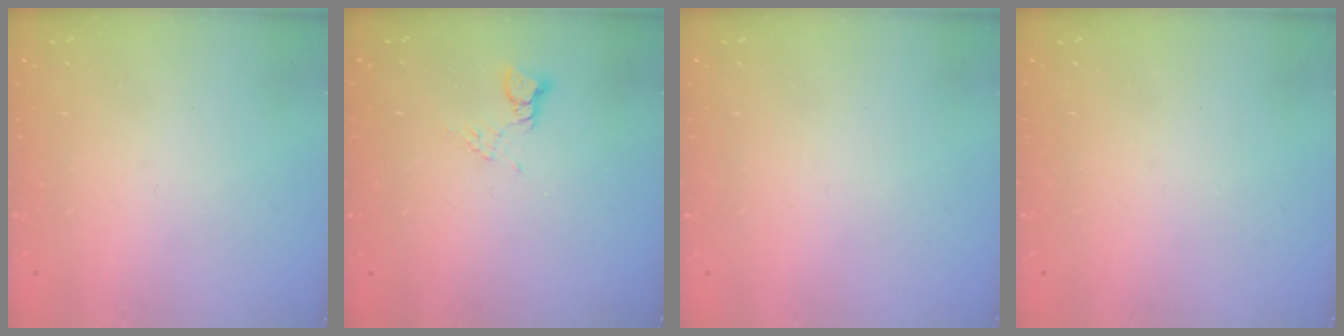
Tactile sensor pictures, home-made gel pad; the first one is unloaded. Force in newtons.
{"total": 3.0, "press": 2.9, "slide": 0.4}
{"total": 0.0}
{"total": 0.0}